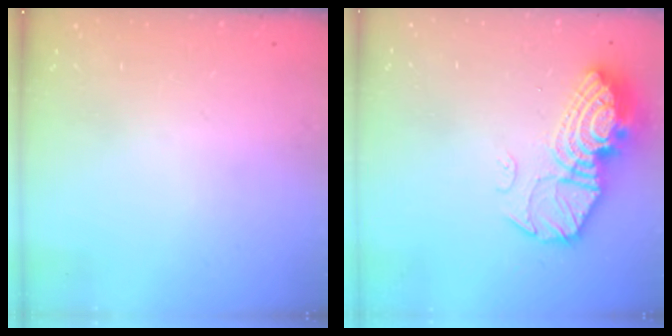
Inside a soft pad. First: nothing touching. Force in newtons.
{"total": 15.4, "press": 15.3, "slide": 1.3}